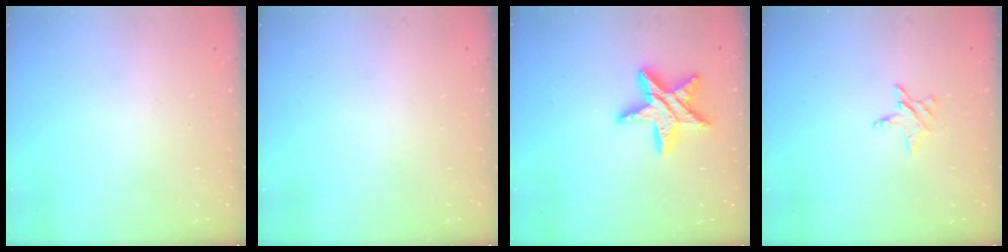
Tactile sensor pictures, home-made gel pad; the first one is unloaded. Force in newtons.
{"total": 0.0}
{"total": 13.7, "press": 13.7, "slide": 1.0}
{"total": 2.7, "press": 2.7, "slide": 0.2}